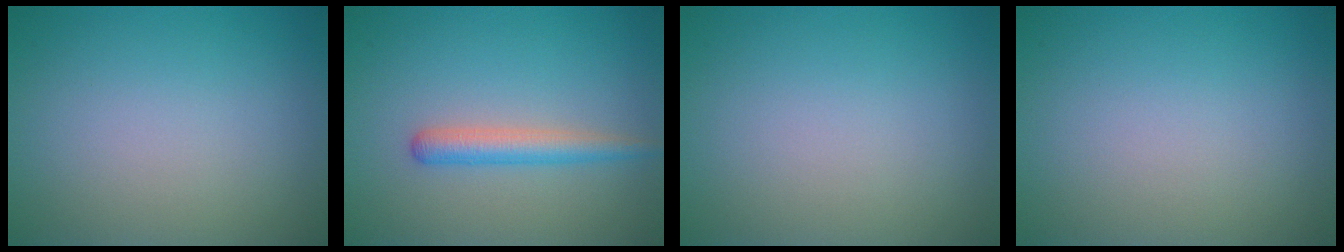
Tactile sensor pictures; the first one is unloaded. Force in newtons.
{"total": 2.5, "press": 2.5, "slide": 0.1}
{"total": 0.0}
{"total": 0.0}